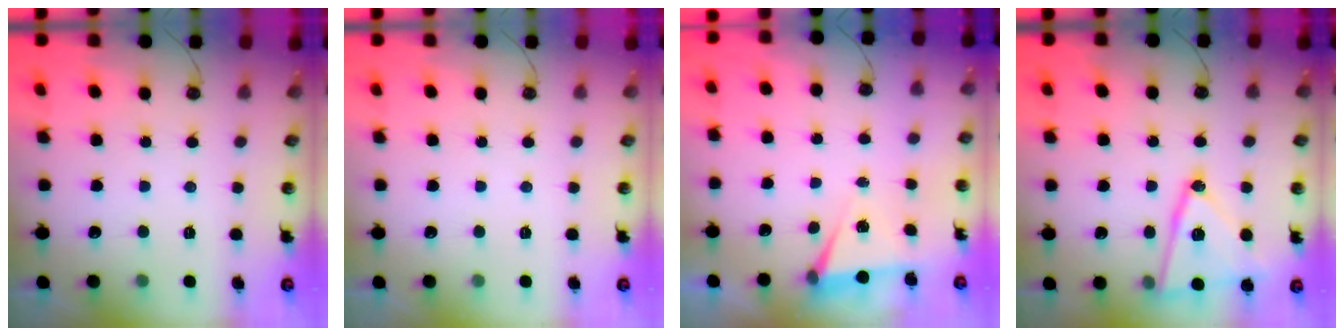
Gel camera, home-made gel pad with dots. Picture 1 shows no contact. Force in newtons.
{"total": 0.0}
{"total": 4.8, "press": 1.8, "slide": 4.5}
{"total": 16.6, "press": 16.6, "slide": 0.7}